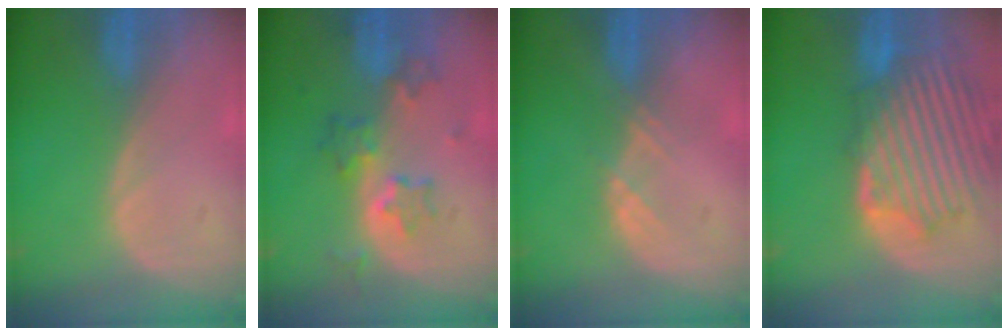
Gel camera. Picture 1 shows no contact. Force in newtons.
{"total": 6.4, "press": 5.9, "slide": 2.7}
{"total": 1.9, "press": 1.8, "slide": 0.8}
{"total": 12.7, "press": 11.5, "slide": 5.3}